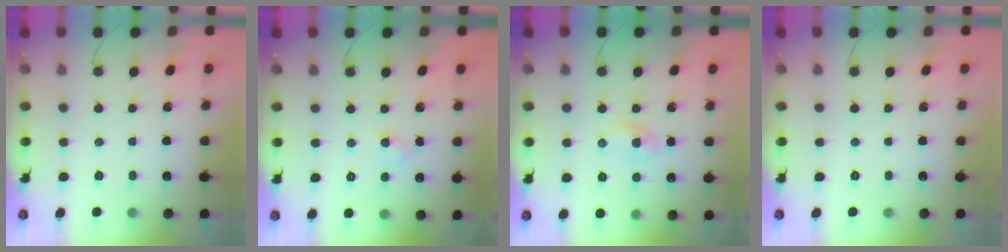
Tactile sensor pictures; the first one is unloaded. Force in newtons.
{"total": 2.8, "press": 2.6, "slide": 1.1}
{"total": 1.8, "press": 1.5, "slide": 0.9}
{"total": 0.0}